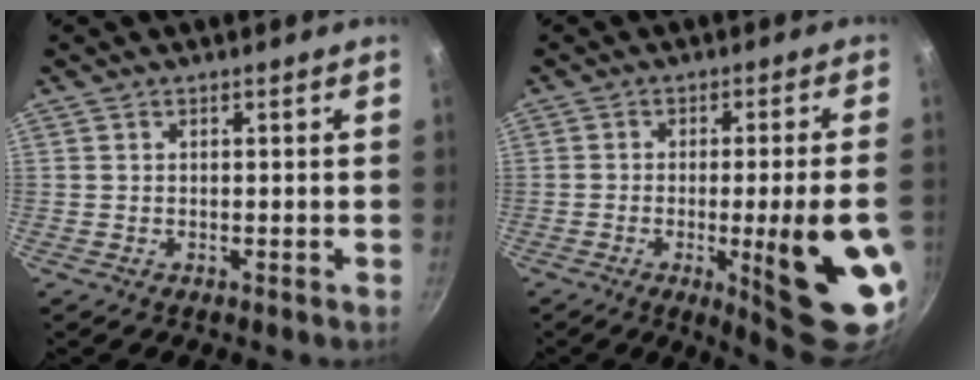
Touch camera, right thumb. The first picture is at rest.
{"total": 18.0, "force": [-4.9, 2.9, 17.1], "torque": [-0.208, 0.008, -0.055]}